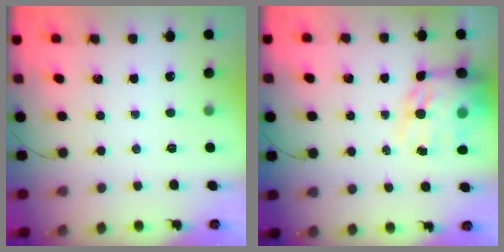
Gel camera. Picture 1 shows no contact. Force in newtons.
{"total": 17.7, "press": 17.1, "slide": 4.8}